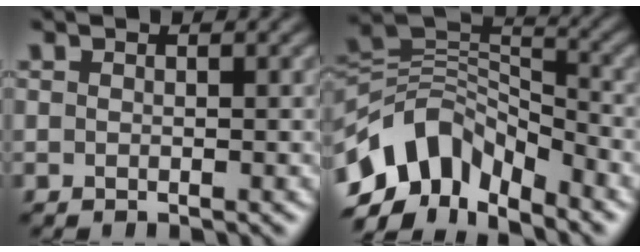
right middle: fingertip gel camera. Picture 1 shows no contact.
{"total": 9.8, "force": [-5.8, 5.5, 5.6], "torque": [-0.091, 0.008, -0.118]}